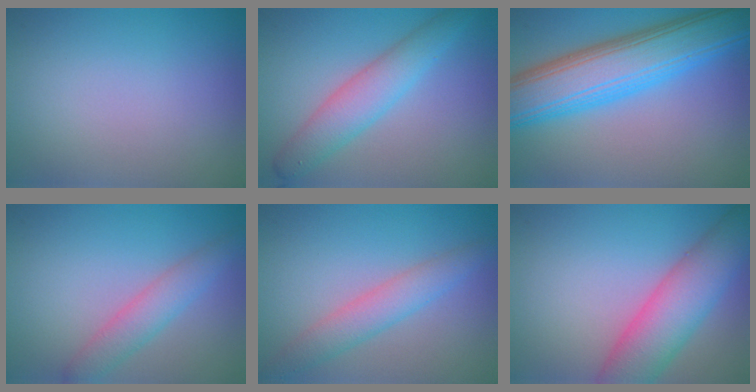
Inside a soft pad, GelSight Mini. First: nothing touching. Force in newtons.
{"total": 4.1, "press": 4.1, "slide": 0.1}
{"total": 9.5, "press": 9.5, "slide": 0.2}
{"total": 2.8, "press": 2.8, "slide": 0.1}
{"total": 3.1, "press": 3.1, "slide": 0.2}
{"total": 7.2, "press": 7.2, "slide": 0.4}